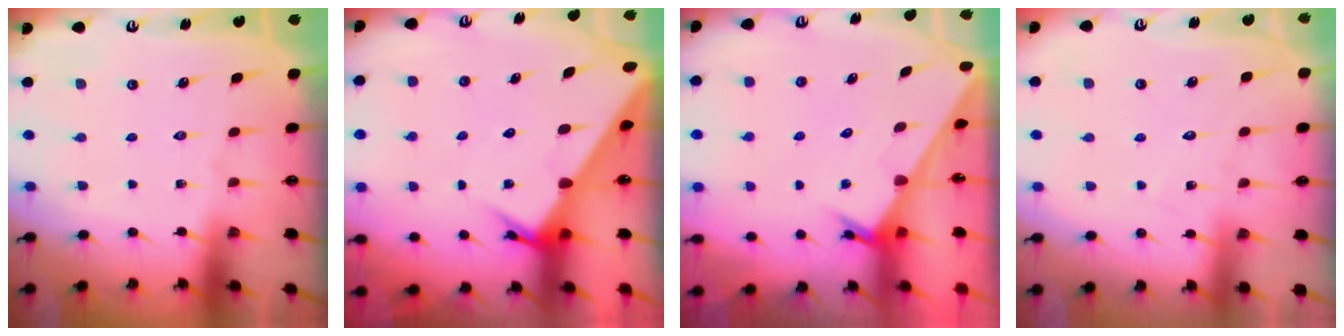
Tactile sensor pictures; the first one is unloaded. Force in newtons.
{"total": 4.4, "press": 4.4, "slide": 0.2}
{"total": 2.5, "press": 2.5, "slide": 0.1}
{"total": 6.4, "press": 6.4, "slide": 0.4}